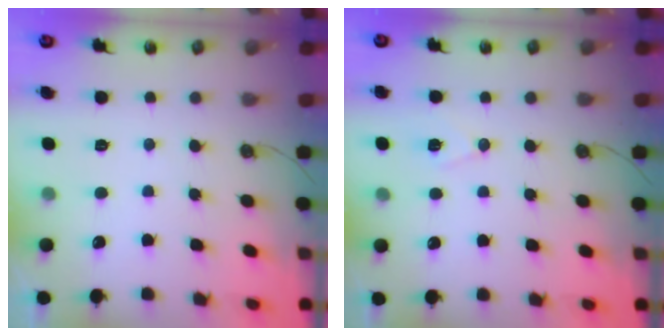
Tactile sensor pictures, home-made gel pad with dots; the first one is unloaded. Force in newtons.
{"total": 6.8, "press": 6.6, "slide": 1.8}